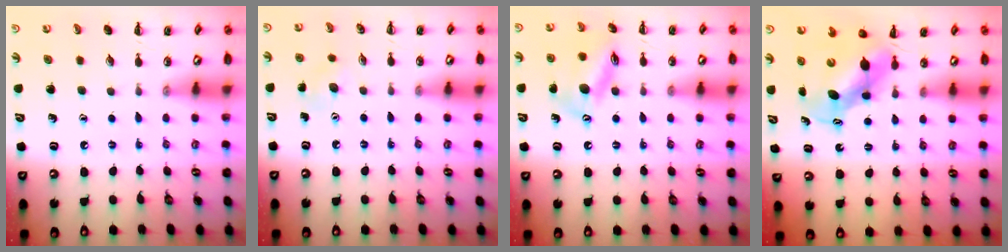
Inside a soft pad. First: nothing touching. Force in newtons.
{"total": 5.5, "press": 5.2, "slide": 1.6}
{"total": 13.6, "press": 13.5, "slide": 1.5}
{"total": 6.5, "press": 6.4, "slide": 0.9}